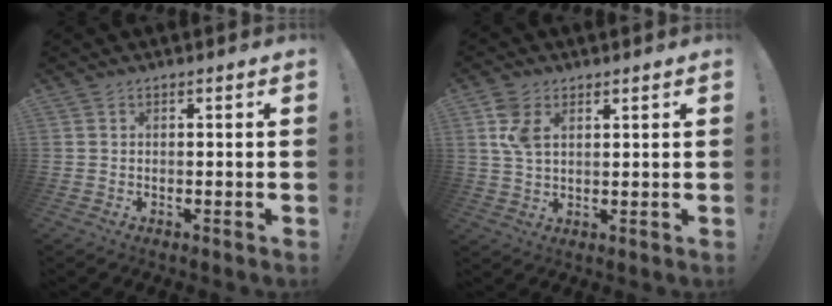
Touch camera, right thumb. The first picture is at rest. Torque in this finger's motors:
{"motor_torque": [-0.02, 0.06, 0.45, -0.25, 0.00]}